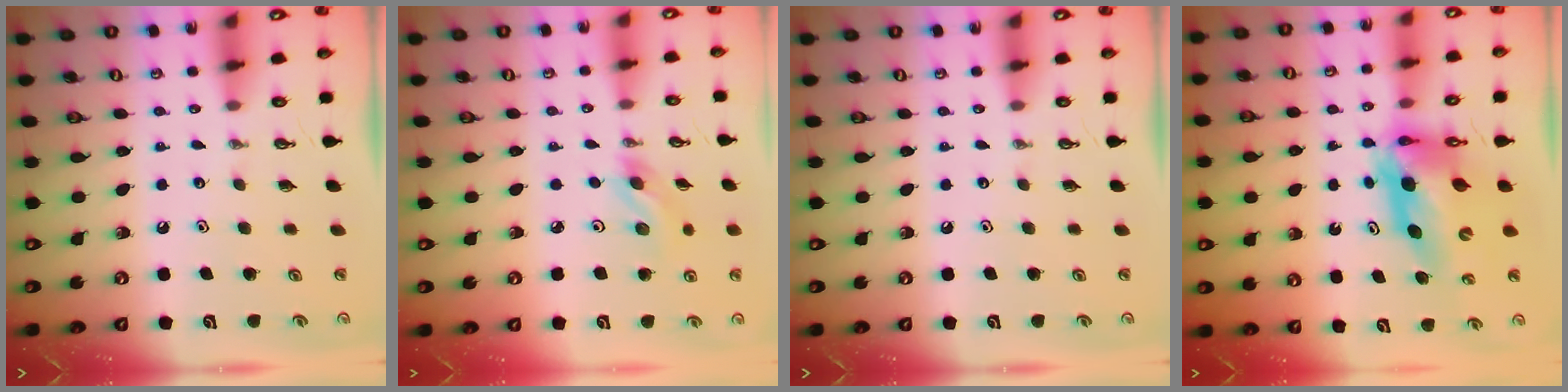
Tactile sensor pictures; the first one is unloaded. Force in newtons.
{"total": 5.4, "press": 5.0, "slide": 2.0}
{"total": 0.0}
{"total": 12.2, "press": 12.2, "slide": 1.1}